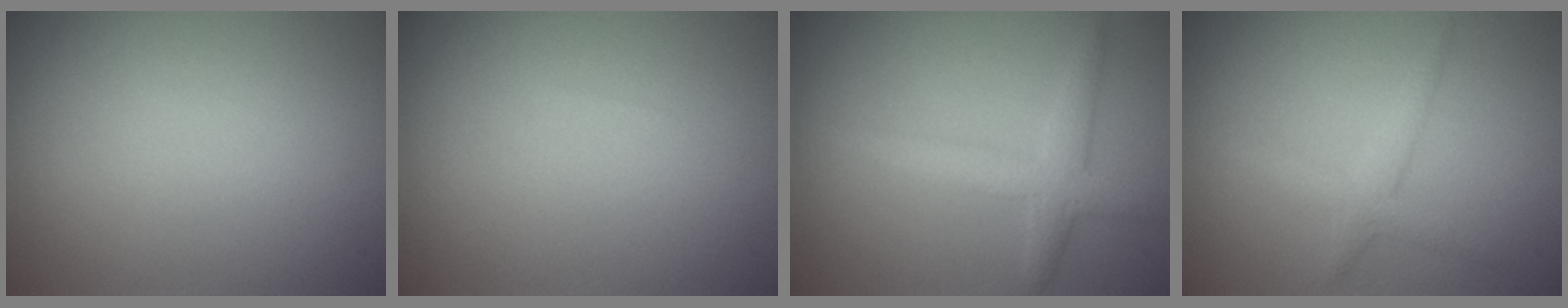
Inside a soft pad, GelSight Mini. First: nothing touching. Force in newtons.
{"total": 0.0}
{"total": 3.0, "press": 3.0, "slide": 0.1}
{"total": 1.3, "press": 1.3, "slide": 0.1}